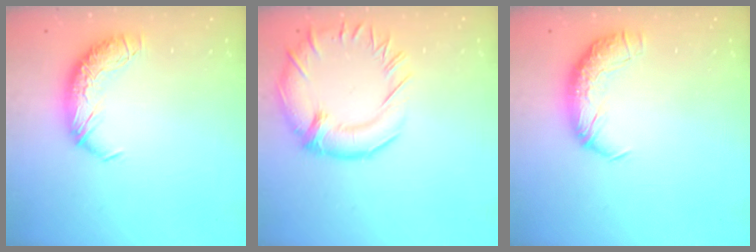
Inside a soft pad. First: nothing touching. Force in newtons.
{"total": 6.1, "press": 5.9, "slide": 1.7}
{"total": 2.3, "press": 1.0, "slide": 2.1}